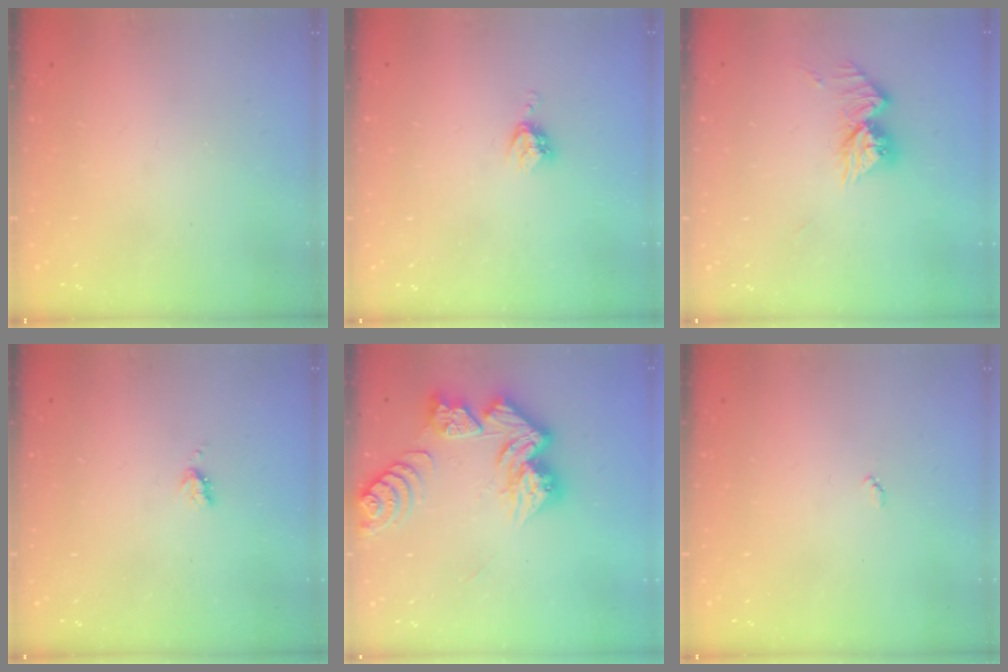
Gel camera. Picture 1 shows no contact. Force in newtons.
{"total": 4.0, "press": 4.0, "slide": 0.5}
{"total": 10.6, "press": 10.6, "slide": 1.0}
{"total": 3.3, "press": 3.3, "slide": 0.6}
{"total": 16.4, "press": 16.4, "slide": 1.5}
{"total": 3.1, "press": 3.1, "slide": 0.4}